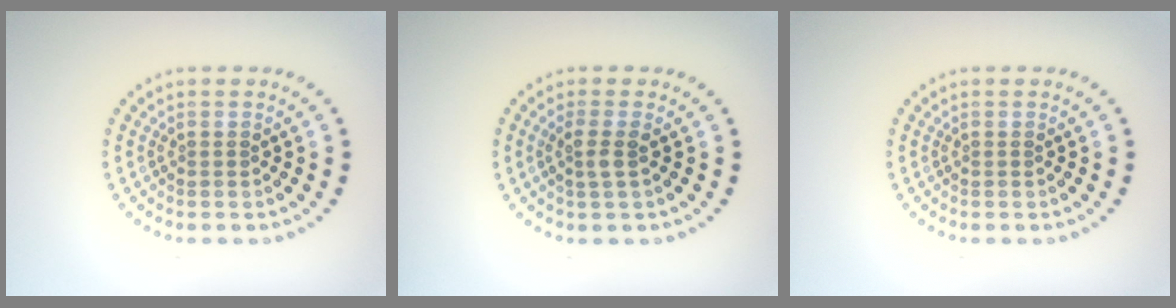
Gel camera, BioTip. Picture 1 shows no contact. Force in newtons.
{"total": 1.6, "press": 1.4, "slide": 0.8}
{"total": 0.0}